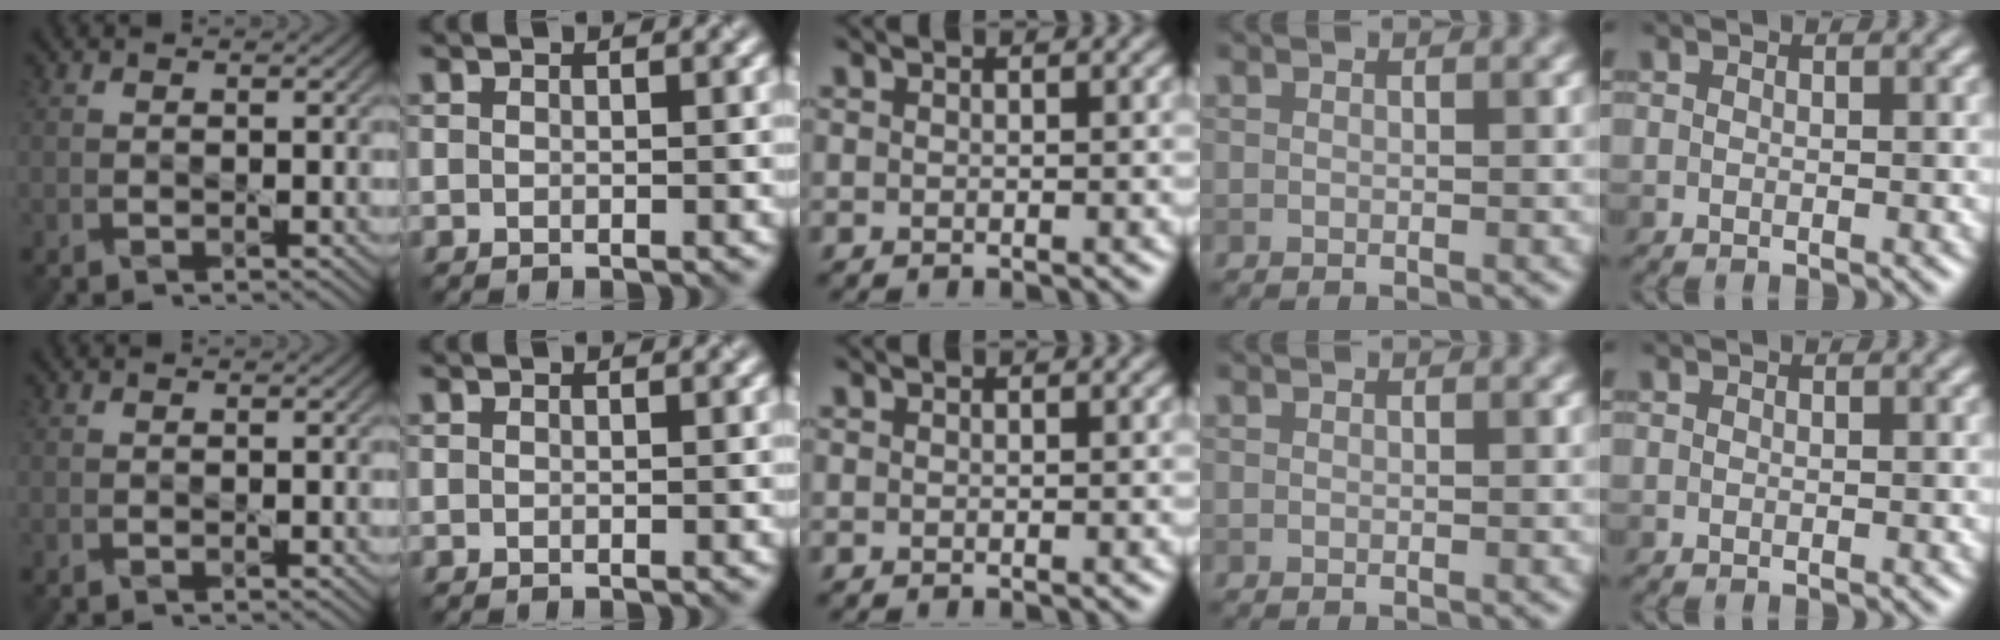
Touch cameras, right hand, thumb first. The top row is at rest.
{}